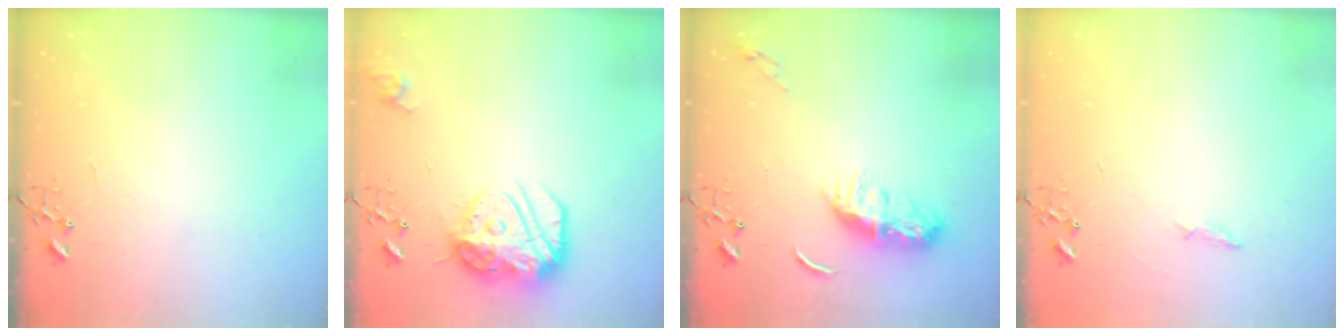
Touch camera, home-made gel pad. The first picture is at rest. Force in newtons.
{"total": 16.7, "press": 16.6, "slide": 1.7}
{"total": 10.1, "press": 10.1, "slide": 0.1}
{"total": 4.4, "press": 4.4, "slide": 0.6}